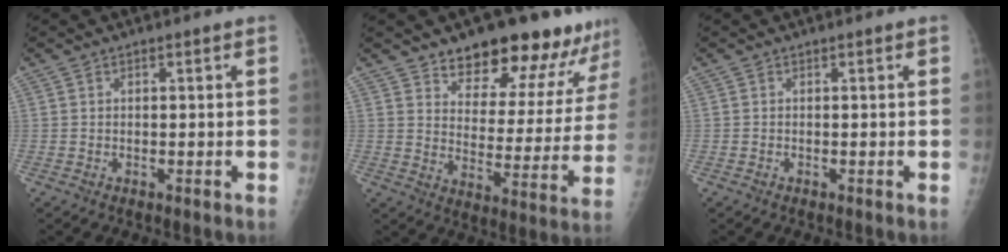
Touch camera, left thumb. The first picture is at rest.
{"total": 18.5, "force": [15.2, 6.8, 8.0], "torque": [-0.056, -0.098, 0.205]}
{"total": 0.0}